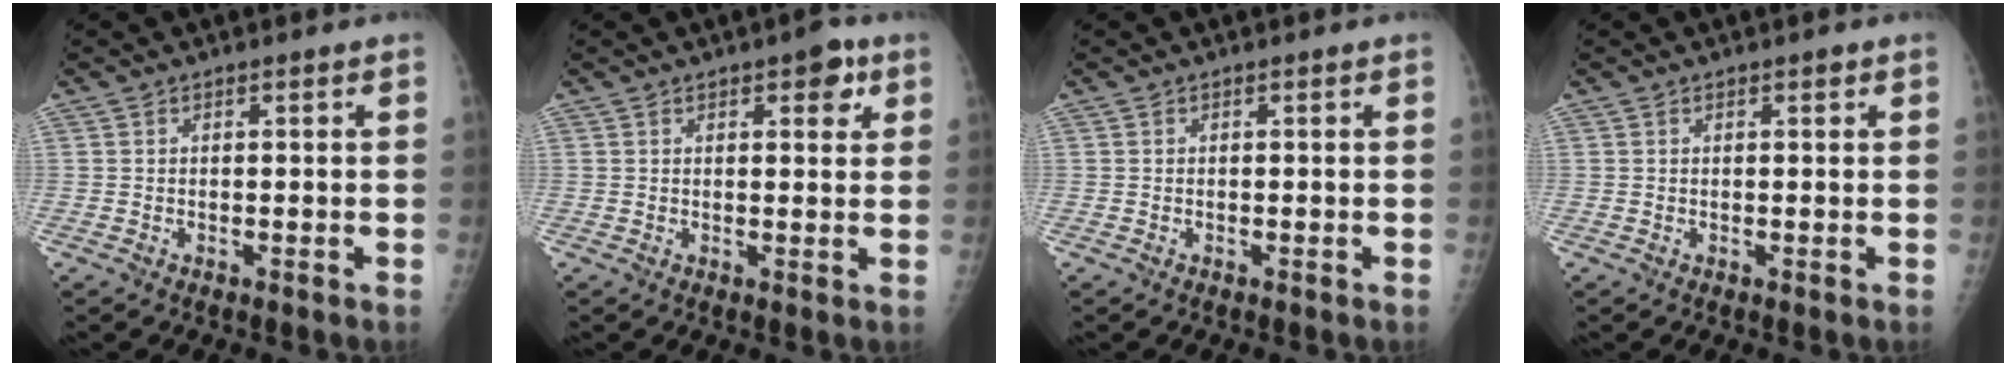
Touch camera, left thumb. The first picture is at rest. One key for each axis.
{"total": 4.5, "fx": 2.3, "fy": 2.0, "fz": 3.3, "tx": -0.025, "ty": -0.006, "tz": 0.024}
{"total": 0.0}
{"total": 0.8, "fx": 0.5, "fy": 0.3, "fz": 0.5, "tx": -0.006, "ty": -0.002, "tz": 0.008}